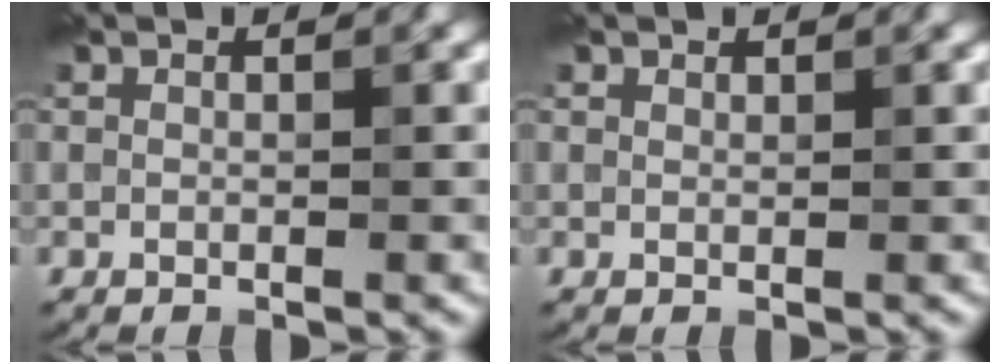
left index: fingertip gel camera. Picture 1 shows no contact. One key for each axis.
{"total": 0.6, "fx": 0.5, "fy": 0.3, "fz": 0.0, "tx": 0.002, "ty": 0.000, "tz": 0.011}